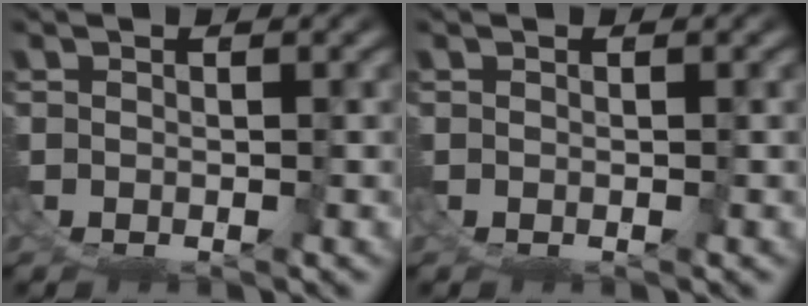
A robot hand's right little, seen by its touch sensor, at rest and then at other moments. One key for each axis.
{"total": 0.0}